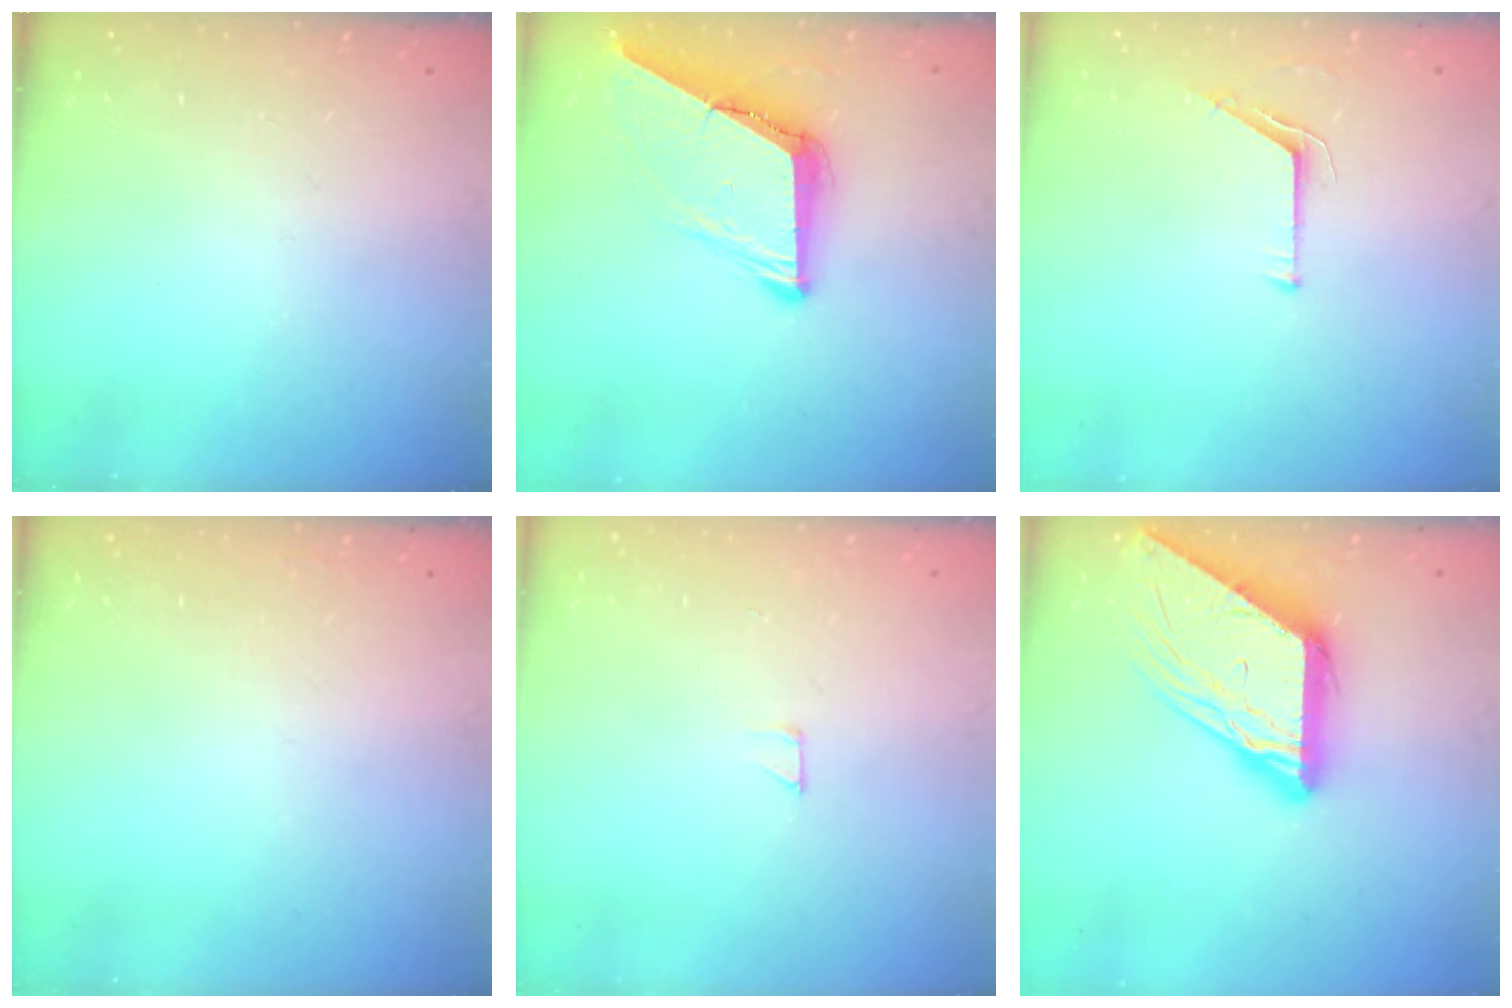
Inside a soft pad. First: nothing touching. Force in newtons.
{"total": 9.1, "press": 9.0, "slide": 1.3}
{"total": 4.6, "press": 4.5, "slide": 0.3}
{"total": 1.4, "press": 1.3, "slide": 0.2}
{"total": 1.7, "press": 1.7, "slide": 0.1}
{"total": 13.4, "press": 13.3, "slide": 1.5}